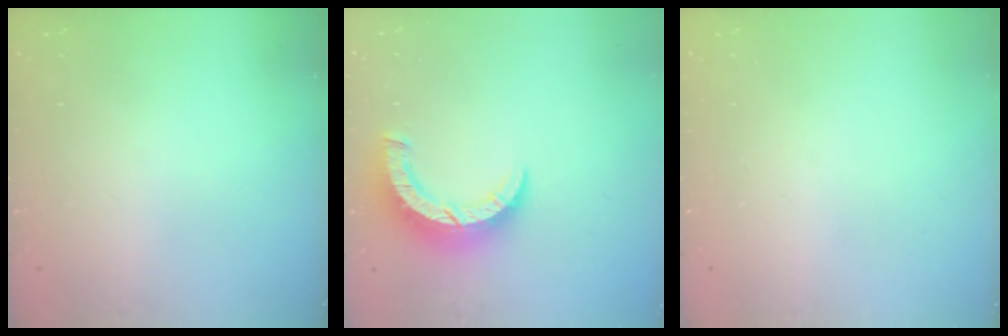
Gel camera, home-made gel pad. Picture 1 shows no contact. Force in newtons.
{"total": 8.0, "press": 7.9, "slide": 0.9}
{"total": 0.0}